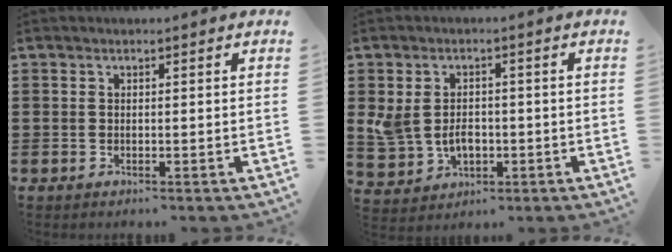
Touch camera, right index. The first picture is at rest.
{"total": 5.0, "force": [-0.4, 3.9, 3.1], "torque": [-0.064, 0.005, -0.010]}